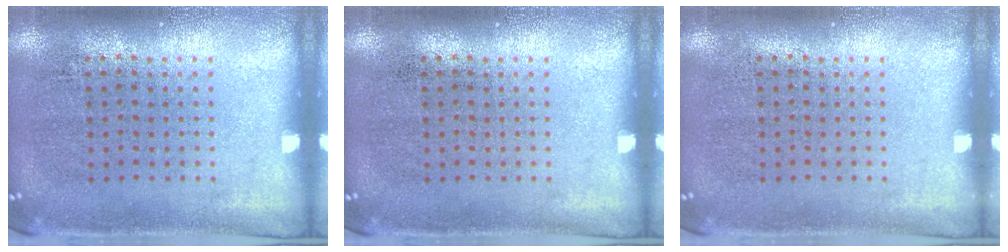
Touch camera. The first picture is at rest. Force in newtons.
{"total": 0.0}
{"total": 0.0}